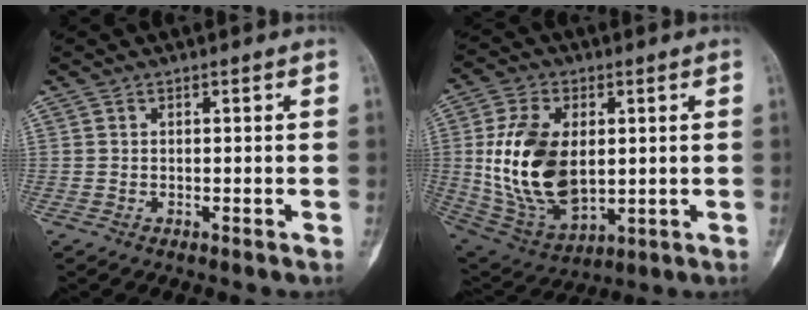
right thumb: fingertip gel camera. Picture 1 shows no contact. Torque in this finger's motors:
{"motor_torque": [1.32, 2.99, 1.89, 0.12, 0.45]}